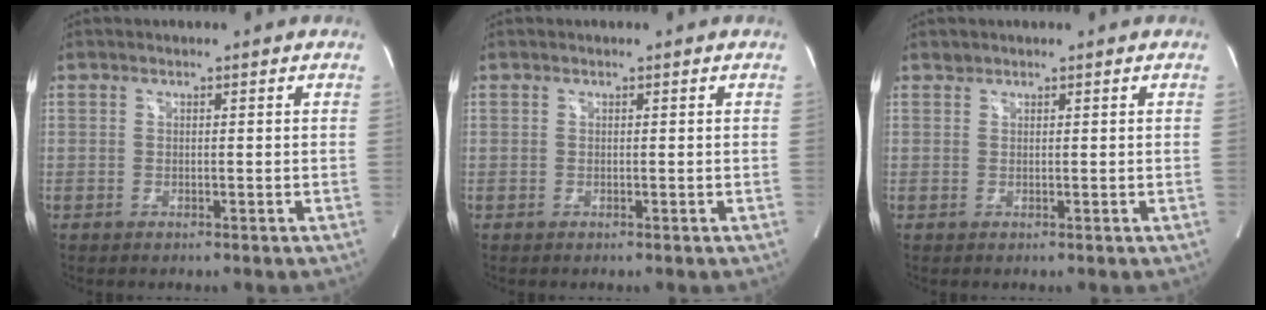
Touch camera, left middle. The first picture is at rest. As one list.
[{"total": 0.0}, {"total": 0.6, "force": [0.6, 0.2, -0.1], "torque": [0.000, 0.002, 0.009]}]